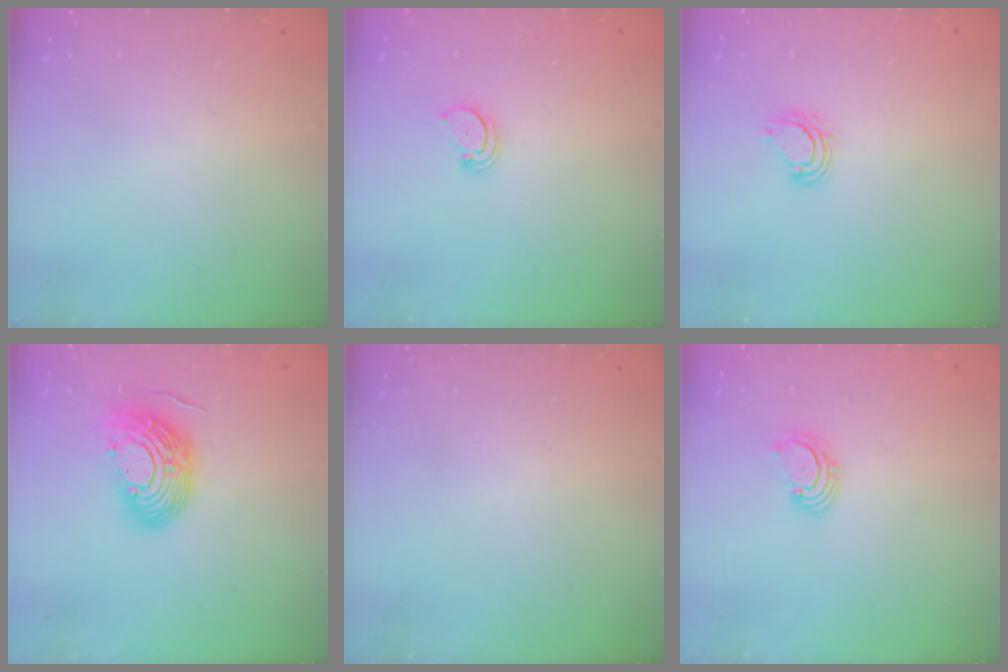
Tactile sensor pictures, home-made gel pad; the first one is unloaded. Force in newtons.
{"total": 2.0, "press": 2.0, "slide": 0.2}
{"total": 5.4, "press": 5.4, "slide": 0.3}
{"total": 12.9, "press": 12.7, "slide": 2.1}
{"total": 0.0}
{"total": 1.8, "press": 1.7, "slide": 0.6}